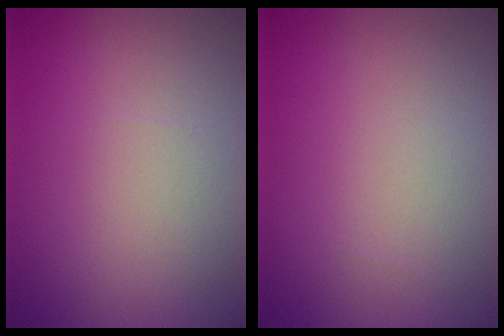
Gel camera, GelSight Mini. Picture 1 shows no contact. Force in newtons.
{"total": 0.0}